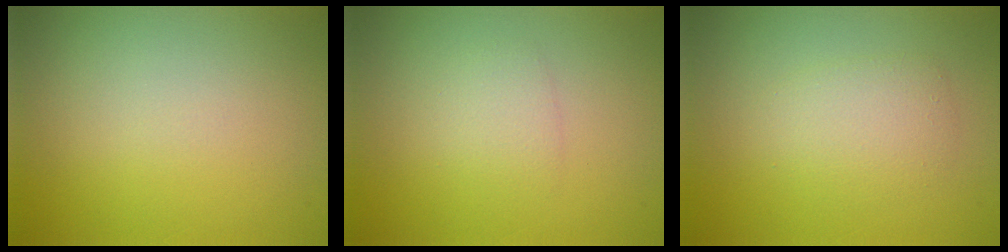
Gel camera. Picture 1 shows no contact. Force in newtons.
{"total": 1.4, "press": 1.4, "slide": 0.1}
{"total": 2.4, "press": 2.4, "slide": 0.1}